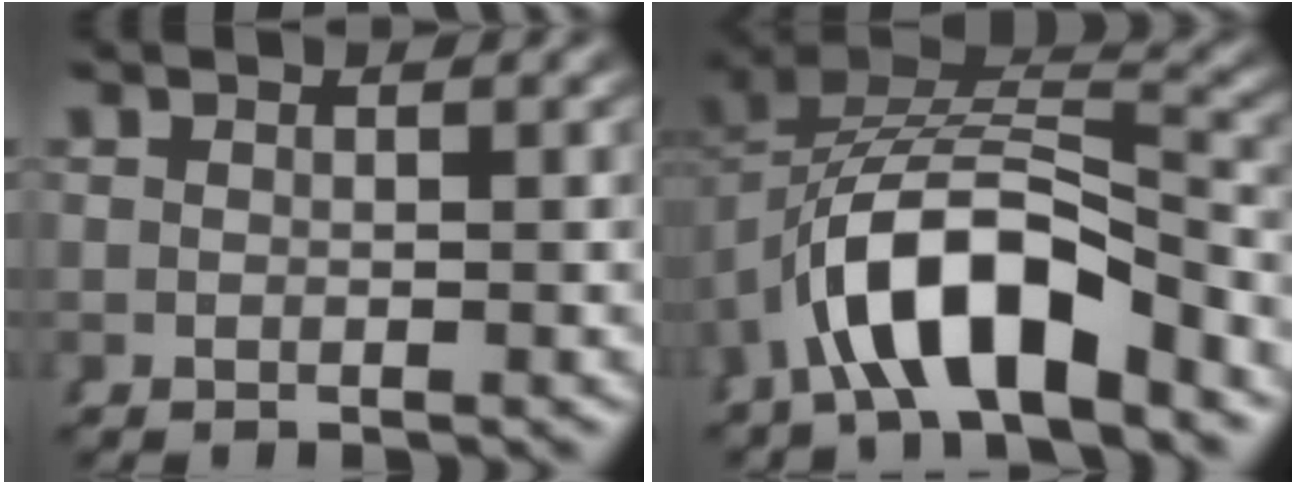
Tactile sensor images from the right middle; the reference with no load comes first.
{"total": 10.7, "force": [-2.7, 7.3, 7.4], "torque": [-0.149, -0.028, -0.035]}